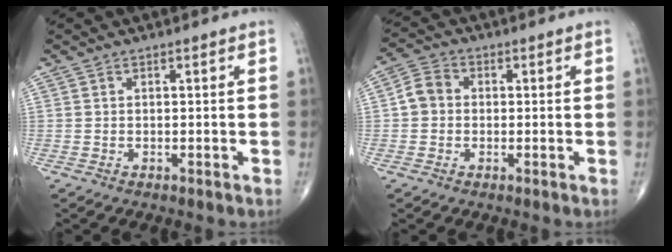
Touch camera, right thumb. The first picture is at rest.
{"total": 4.5, "force": [-0.1, 3.9, 2.2], "torque": [-0.035, 0.013, -0.011]}